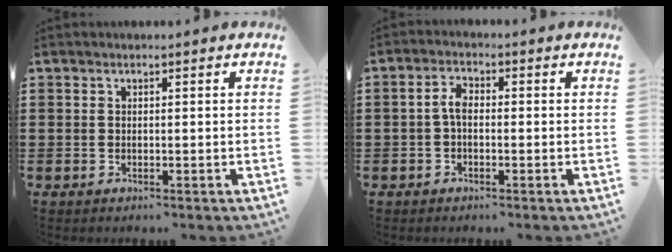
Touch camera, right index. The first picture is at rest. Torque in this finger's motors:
{"motor_torque": [0.54, -0.13, 0.29, 0.07]}